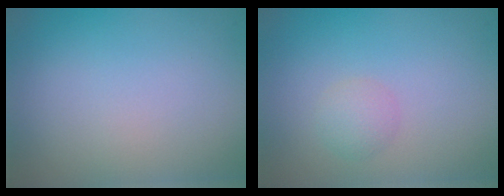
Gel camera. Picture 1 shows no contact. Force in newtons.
{"total": 1.5, "press": 1.5, "slide": 0.1}